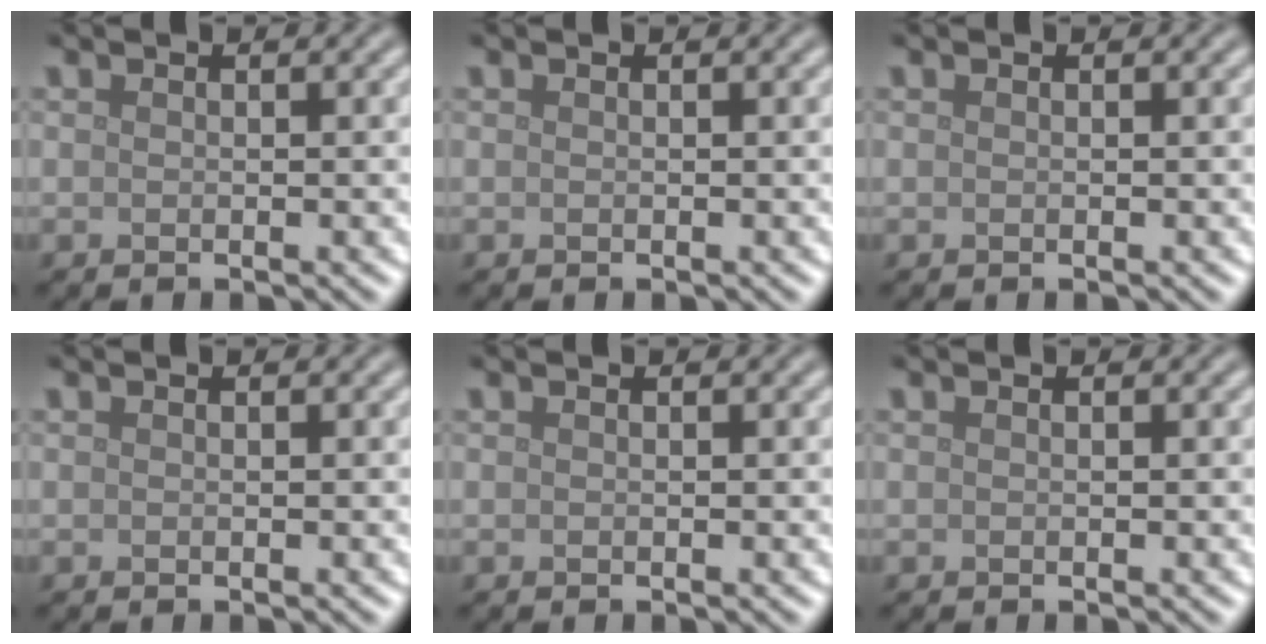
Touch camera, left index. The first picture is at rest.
{"total": 0.0}
{"total": 0.0}
{"total": 0.0}
{"total": 0.0}
{"total": 0.0}